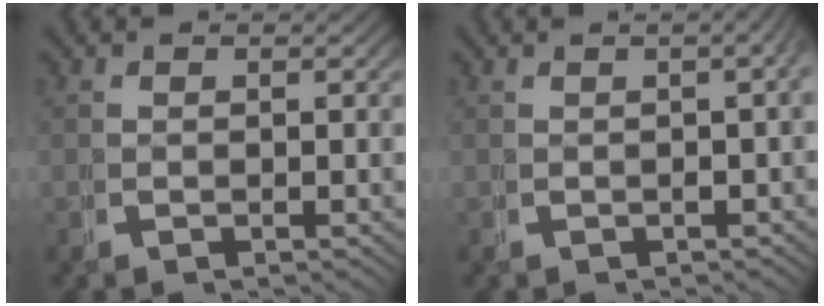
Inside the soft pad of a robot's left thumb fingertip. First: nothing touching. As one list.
[{"total": 4.0, "force": [0.4, 1.6, 3.6], "torque": [-0.039, 0.022, -0.001]}]